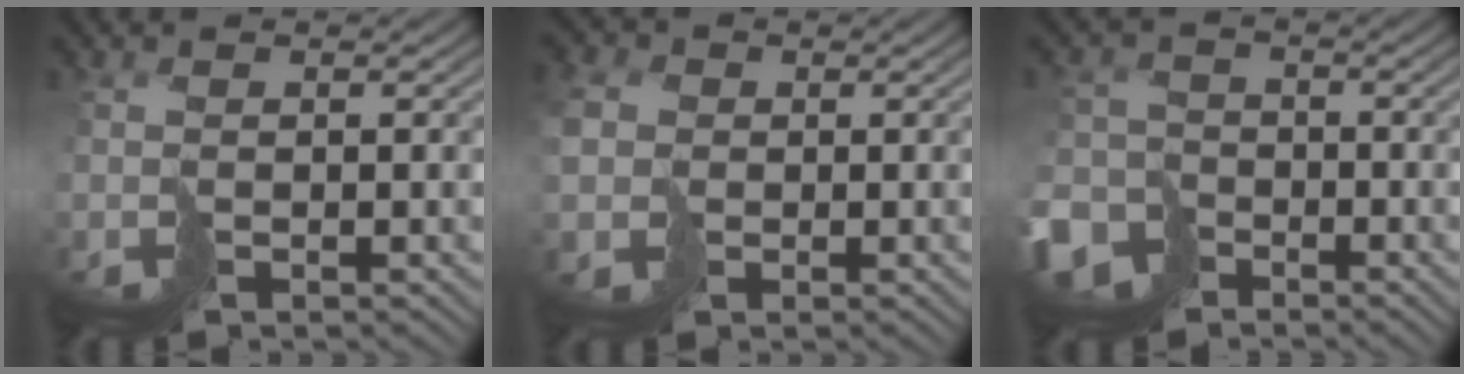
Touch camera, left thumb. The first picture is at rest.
{"total": 4.8, "force": [0.1, 4.5, 1.9], "torque": [-0.078, -0.005, 0.004]}
{"total": 7.2, "force": [-4.6, 5.2, 1.9], "torque": [-0.049, -0.026, -0.089]}